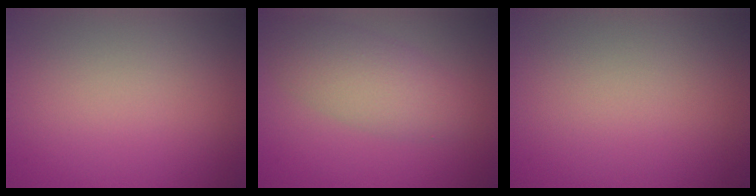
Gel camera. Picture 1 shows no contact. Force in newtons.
{"total": 4.5, "press": 4.5, "slide": 0.3}
{"total": 0.0}